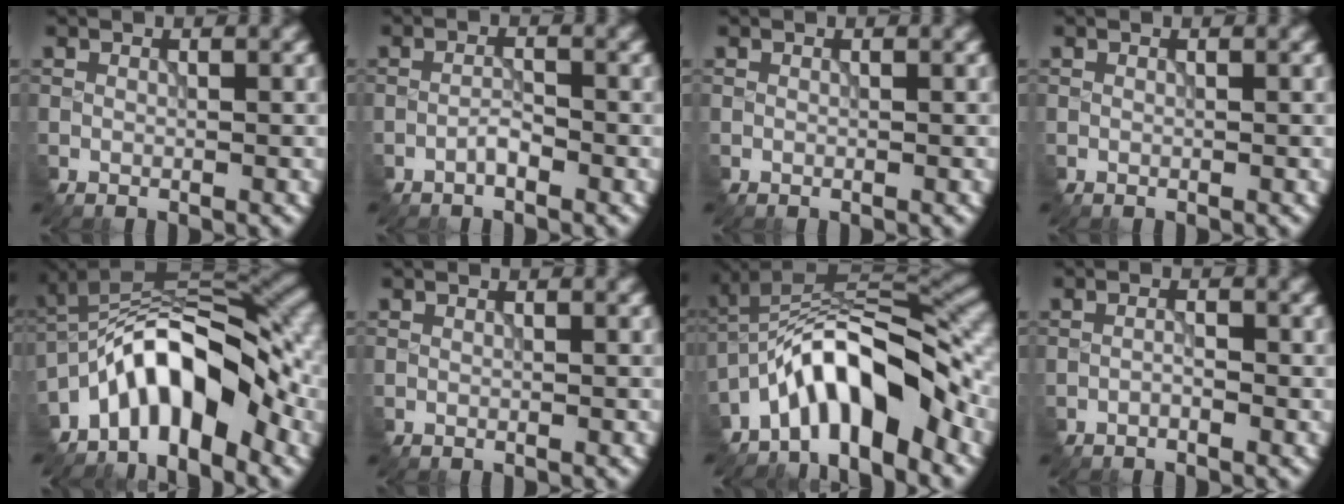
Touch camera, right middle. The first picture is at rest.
{"total": 1.4, "force": [-1.0, 0.4, 0.9], "torque": [-0.020, 0.001, -0.021]}
{"total": 0.0}
{"total": 0.0}
{"total": 9.6, "force": [-4.7, 4.4, 7.1], "torque": [-0.107, 0.023, -0.091]}
{"total": 0.0}
{"total": 9.9, "force": [-5.3, 3.7, 7.5], "torque": [-0.113, 0.024, -0.101]}
{"total": 1.1, "force": [-0.7, 0.4, 0.8], "torque": [-0.017, -0.001, -0.013]}